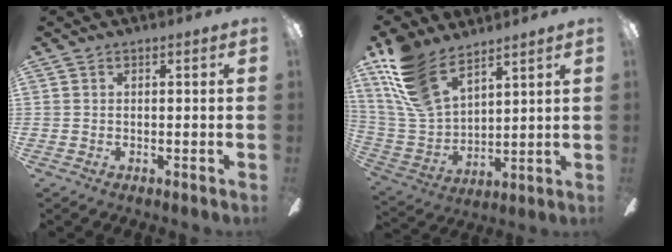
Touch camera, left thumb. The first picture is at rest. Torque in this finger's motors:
{"motor_torque": [0.61, -0.14, 1.70, -1.07, 0.36]}